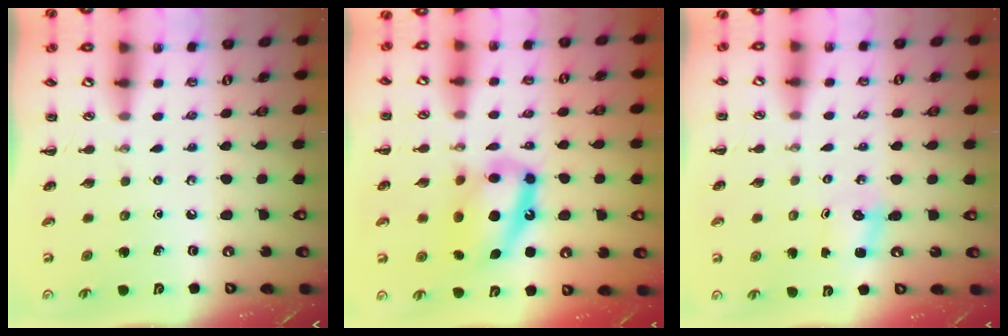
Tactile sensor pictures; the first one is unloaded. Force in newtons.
{"total": 12.9, "press": 12.4, "slide": 3.5}
{"total": 2.0, "press": 1.9, "slide": 0.7}